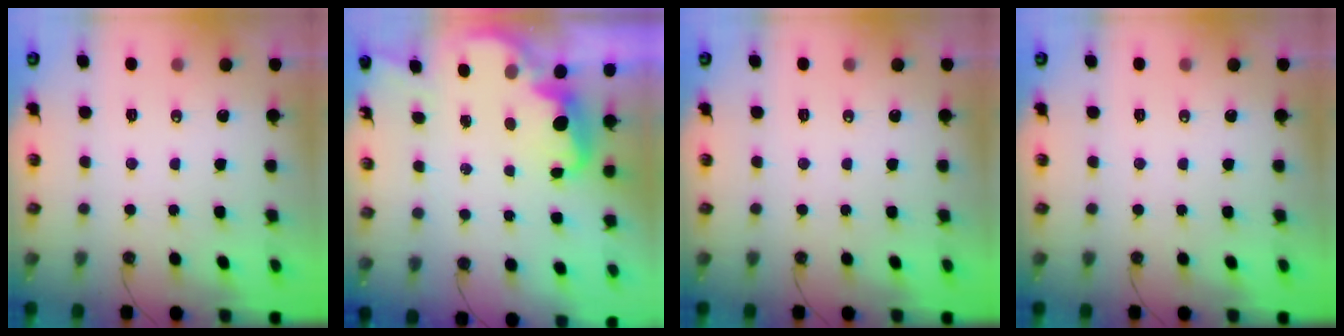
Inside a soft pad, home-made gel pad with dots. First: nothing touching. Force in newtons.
{"total": 3.0, "press": 3.0, "slide": 0.6}
{"total": 0.0}
{"total": 0.0}